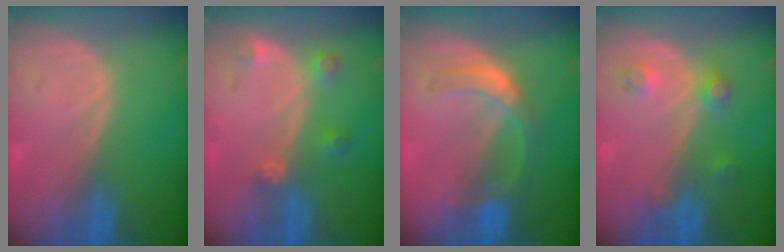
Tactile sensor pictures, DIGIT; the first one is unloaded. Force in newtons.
{"total": 3.0, "press": 2.9, "slide": 0.6}
{"total": 5.6, "press": 5.1, "slide": 2.4}
{"total": 3.5, "press": 3.1, "slide": 1.5}